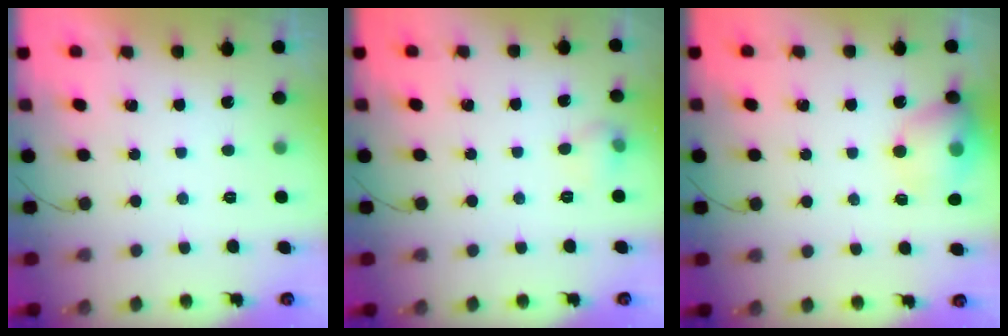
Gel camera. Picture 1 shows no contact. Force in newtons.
{"total": 6.0, "press": 5.8, "slide": 1.4}
{"total": 12.6, "press": 12.5, "slide": 1.8}